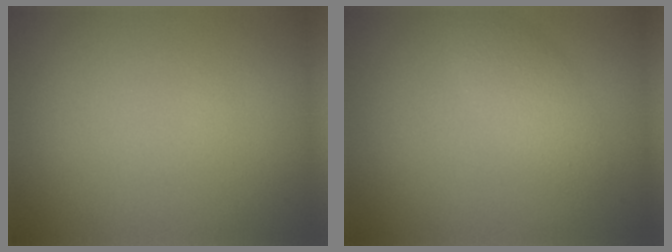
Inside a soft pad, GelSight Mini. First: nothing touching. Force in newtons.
{"total": 2.1, "press": 2.1, "slide": 0.0}